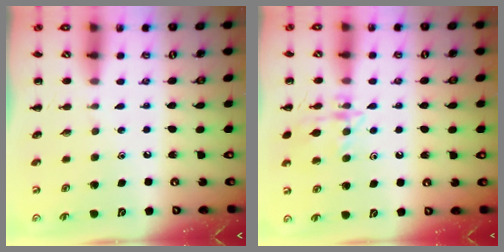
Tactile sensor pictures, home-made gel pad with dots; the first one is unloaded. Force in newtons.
{"total": 12.8, "press": 12.8, "slide": 0.6}